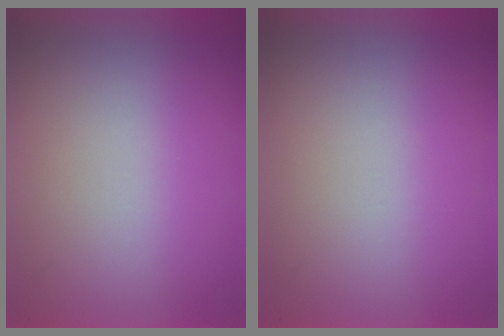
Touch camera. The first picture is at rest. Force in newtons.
{"total": 1.5}